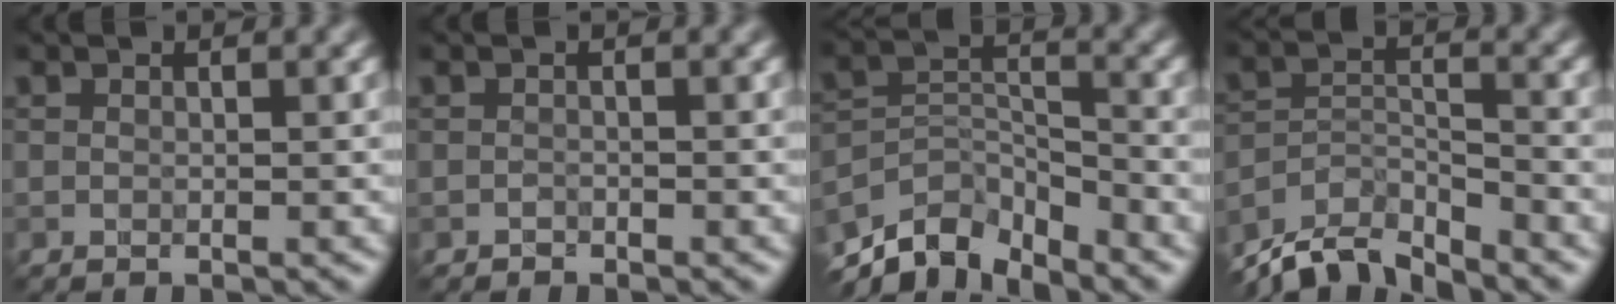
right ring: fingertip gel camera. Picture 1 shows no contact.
{"total": 0.9, "force": [-0.8, 0.0, -0.5], "torque": [0.010, 0.001, -0.007]}
{"total": 7.1, "force": [-6.0, 2.7, 2.5], "torque": [-0.043, -0.008, -0.113]}
{"total": 6.8, "force": [-6.4, 1.5, 1.8], "torque": [-0.036, -0.010, -0.117]}